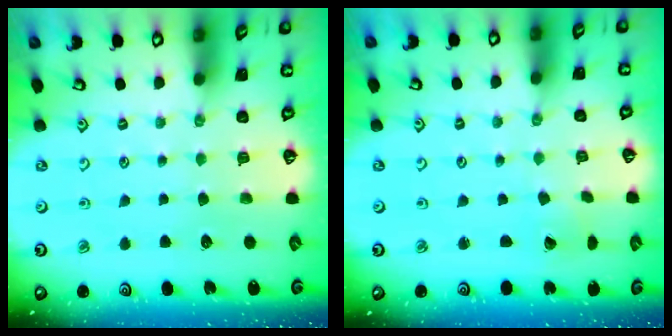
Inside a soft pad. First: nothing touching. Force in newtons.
{"total": 1.5, "press": 1.5, "slide": 0.1}